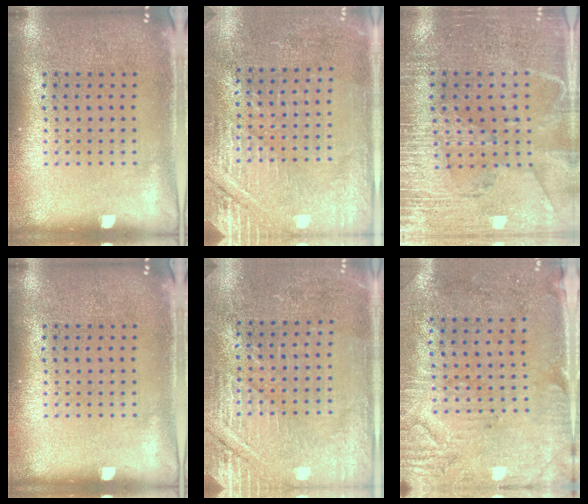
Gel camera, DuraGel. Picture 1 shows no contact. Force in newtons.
{"total": 2.9, "press": 2.9, "slide": 0.4}
{"total": 3.2, "press": 2.9, "slide": 1.4}
{"total": 0.0}
{"total": 2.9, "press": 2.9, "slide": 0.2}
{"total": 3.0, "press": 2.5, "slide": 1.7}